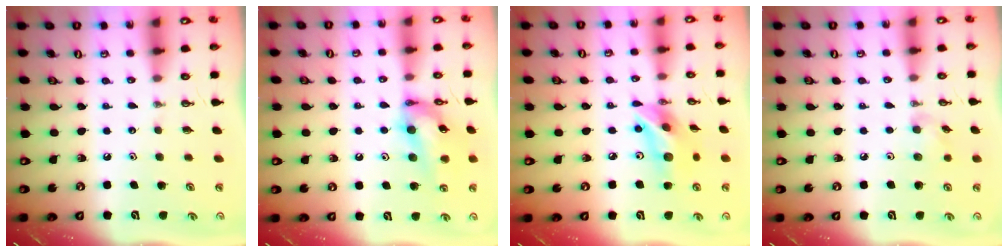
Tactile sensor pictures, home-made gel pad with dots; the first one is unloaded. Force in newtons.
{"total": 14.1, "press": 14.0, "slide": 1.3}
{"total": 14.6, "press": 14.2, "slide": 3.4}
{"total": 5.5, "press": 5.4, "slide": 1.1}